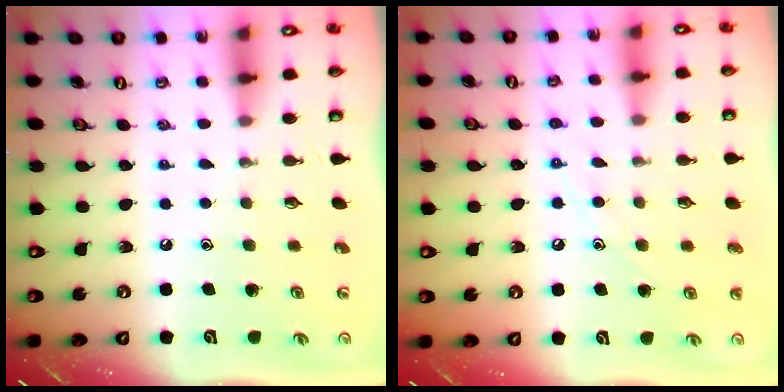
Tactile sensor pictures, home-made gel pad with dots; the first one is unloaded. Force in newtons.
{"total": 7.6, "press": 7.6, "slide": 0.2}